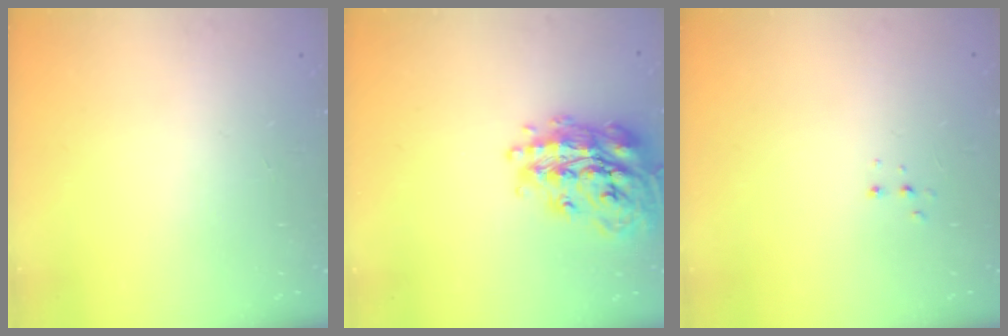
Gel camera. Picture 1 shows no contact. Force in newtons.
{"total": 21.0, "press": 20.9, "slide": 1.5}
{"total": 2.7, "press": 2.7, "slide": 0.5}